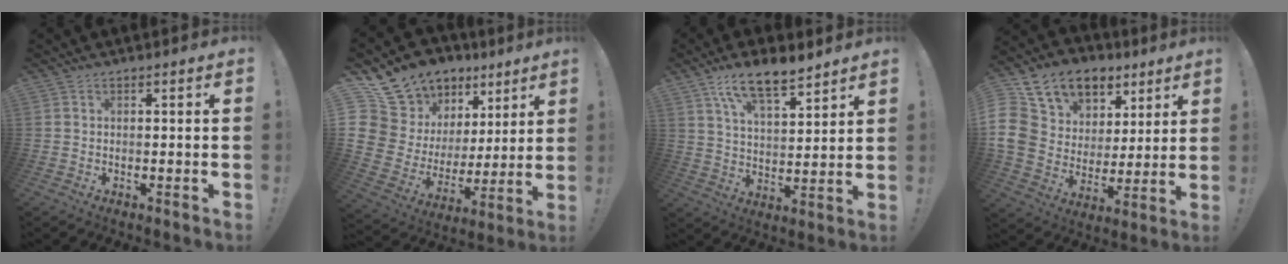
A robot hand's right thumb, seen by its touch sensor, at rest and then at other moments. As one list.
[{"total": 13.4, "force": [10.0, 8.2, 3.3], "torque": [-0.072, -0.083, 0.207]}, {"total": 12.6, "force": [9.1, 4.4, 7.5], "torque": [-0.129, -0.046, 0.163]}, {"total": 17.5, "force": [8.1, 14.1, 6.5], "torque": [-0.116, -0.051, 0.177]}]